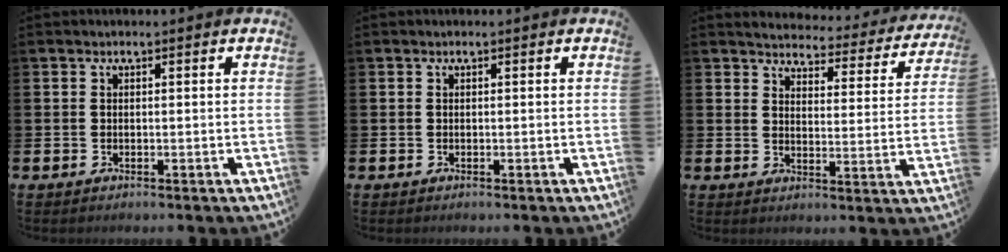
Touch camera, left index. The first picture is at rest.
{"total": 0.0}
{"total": 3.4, "force": [3.3, 0.7, 0.6], "torque": [-0.019, -0.038, 0.047]}